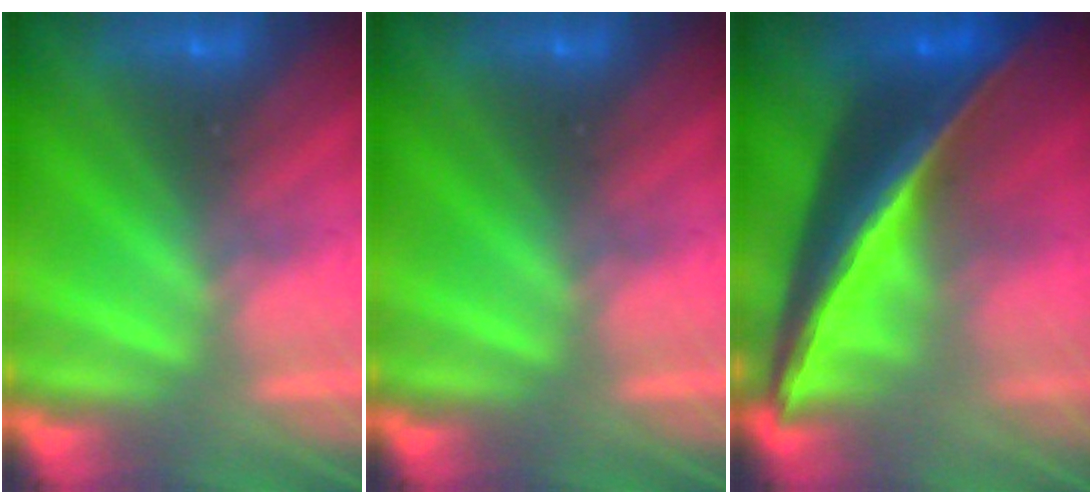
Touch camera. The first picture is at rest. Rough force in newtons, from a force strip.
{"total": 0.0}
{"total": 6.9}